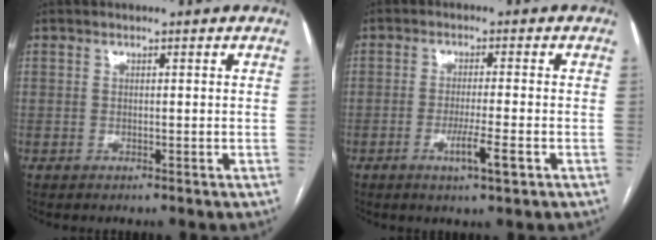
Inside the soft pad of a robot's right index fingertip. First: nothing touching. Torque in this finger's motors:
{"motor_torque": [0.10, -0.13, 0.24, 0.03]}